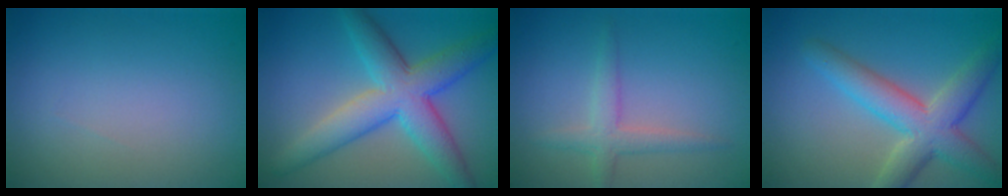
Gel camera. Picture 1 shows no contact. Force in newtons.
{"total": 7.5, "press": 7.5, "slide": 0.2}
{"total": 2.4, "press": 2.4, "slide": 0.1}
{"total": 6.1, "press": 6.1, "slide": 0.4}